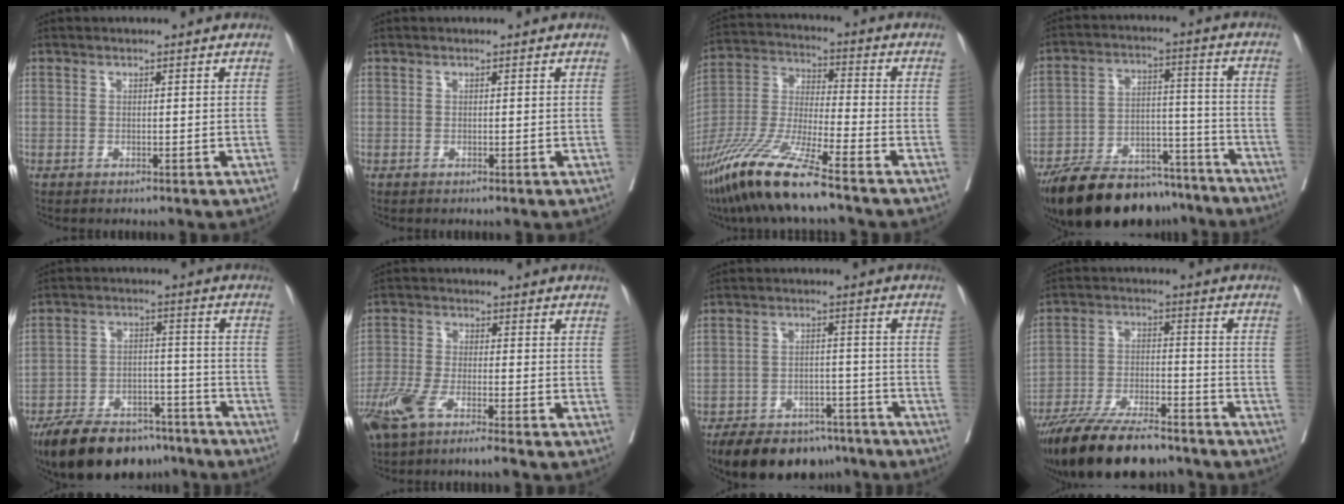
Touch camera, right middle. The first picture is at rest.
{"total": 0.0}
{"total": 15.1, "force": [-10.6, 0.4, 10.7], "torque": [-0.232, -0.037, -0.203]}
{"total": 19.6, "force": [-16.6, 6.9, 7.6], "torque": [-0.131, 0.010, -0.259]}
{"total": 15.8, "force": [-12.9, 6.6, 6.2], "torque": [-0.103, 0.012, -0.201]}
{"total": 7.3, "force": [-4.9, 0.8, 5.4], "torque": [-0.113, -0.012, -0.097]}
{"total": 14.1, "force": [-11.3, 6.5, 5.4], "torque": [-0.085, 0.003, -0.163]}
{"total": 16.0, "force": [-13.6, 2.9, 7.8], "torque": [-0.152, -0.019, -0.235]}